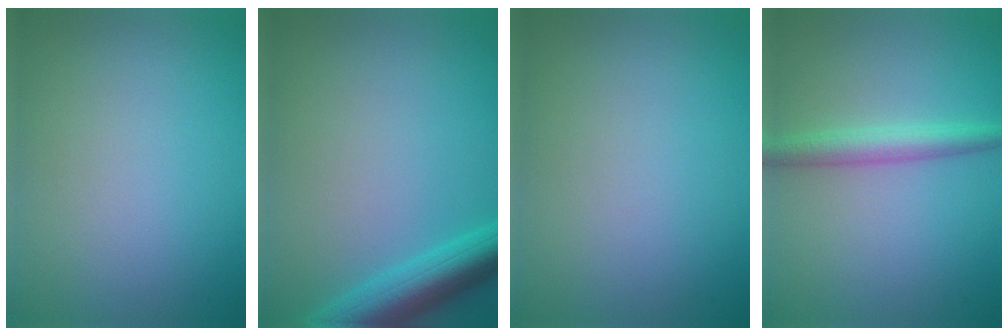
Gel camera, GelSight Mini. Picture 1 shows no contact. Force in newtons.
{"total": 5.5, "press": 5.5, "slide": 0.3}
{"total": 0.0}
{"total": 2.9, "press": 2.9, "slide": 0.1}